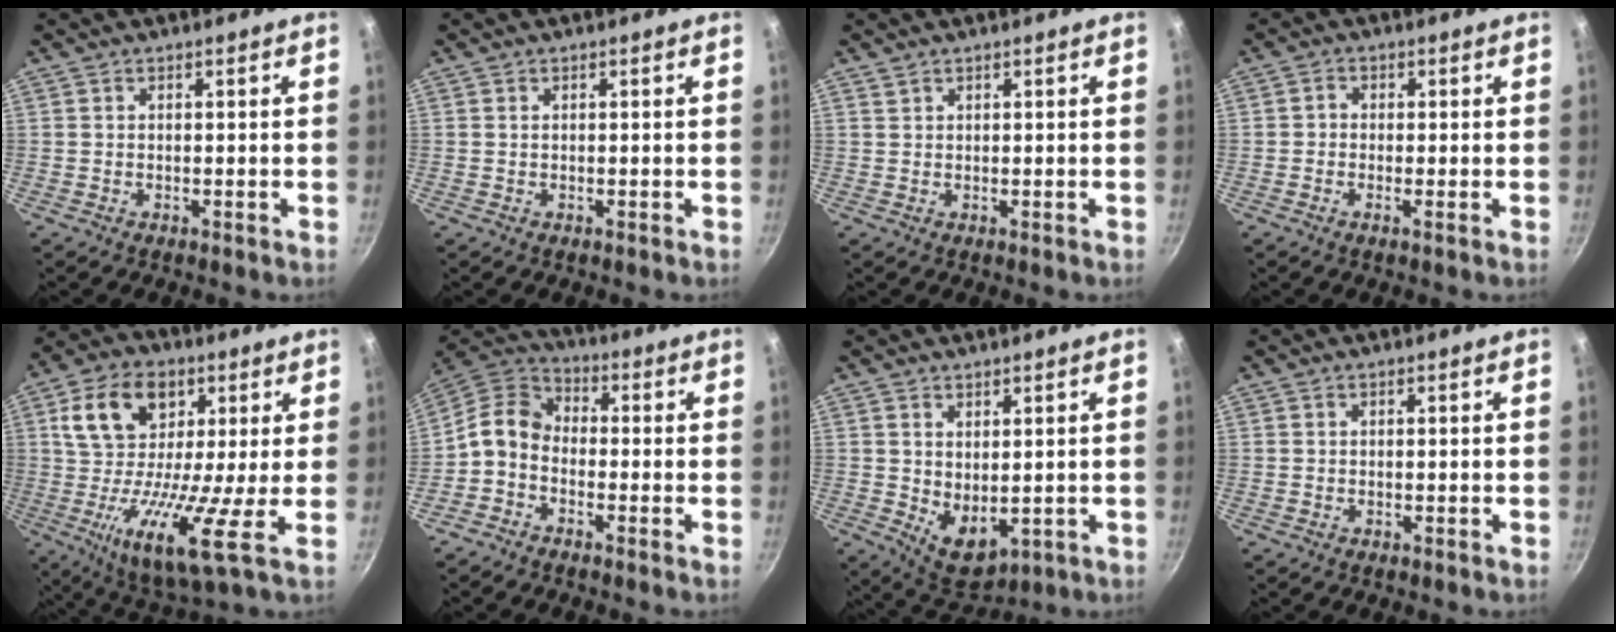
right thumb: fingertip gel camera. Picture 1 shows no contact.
{"total": 0.0}
{"total": 0.9, "force": [0.7, 0.6, 0.2], "torque": [-0.001, 0.001, 0.013]}
{"total": 1.5, "force": [-0.4, 0.9, 1.2], "torque": [-0.031, 0.006, -0.018]}
{"total": 17.7, "force": [3.0, 8.9, 15.0], "torque": [-0.253, -0.011, 0.028]}
{"total": 7.9, "force": [-2.4, 5.8, 4.8], "torque": [-0.092, 0.048, -0.070]}
{"total": 6.9, "force": [1.0, 4.2, 5.4], "torque": [-0.067, -0.025, 0.033]}
{"total": 0.0}